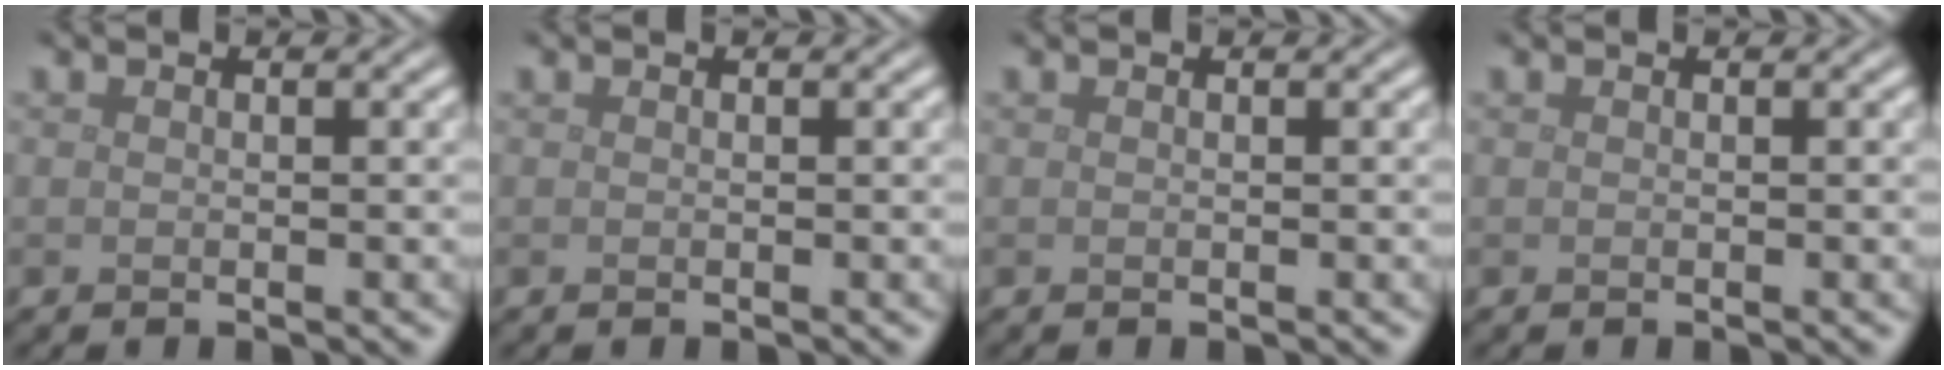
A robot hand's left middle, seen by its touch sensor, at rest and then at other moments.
{"total": 0.0}
{"total": 0.0}
{"total": 0.0}